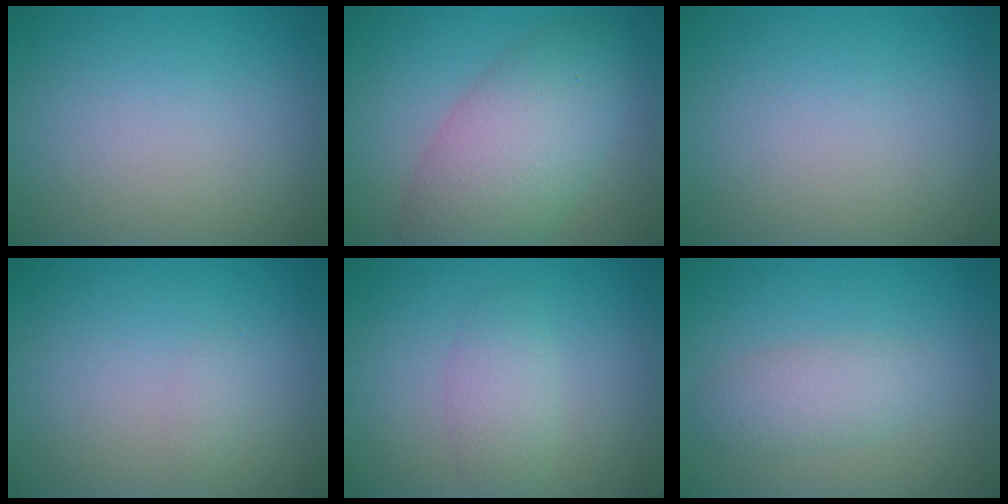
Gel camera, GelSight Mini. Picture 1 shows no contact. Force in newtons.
{"total": 7.4, "press": 7.4, "slide": 0.2}
{"total": 0.0}
{"total": 0.6, "press": 0.6, "slide": 0.0}
{"total": 1.2, "press": 1.2, "slide": 0.2}
{"total": 2.6, "press": 2.6, "slide": 0.1}